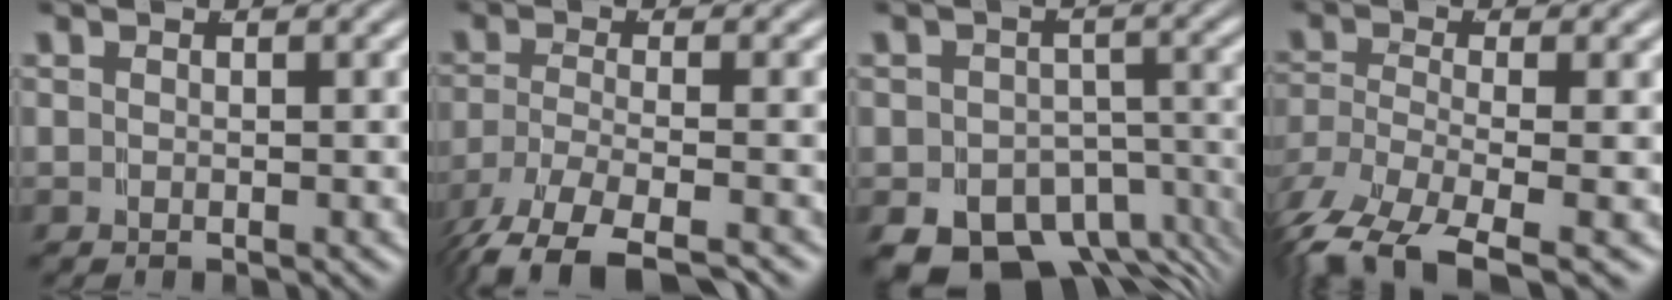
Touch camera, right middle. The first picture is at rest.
{"total": 7.3, "force": [-5.0, 3.0, 4.4], "torque": [-0.095, -0.028, -0.067]}
{"total": 13.9, "force": [-9.2, 9.2, 5.0], "torque": [-0.071, -0.046, -0.139]}
{"total": 8.2, "force": [-5.4, 3.6, 5.1], "torque": [-0.124, -0.051, -0.065]}